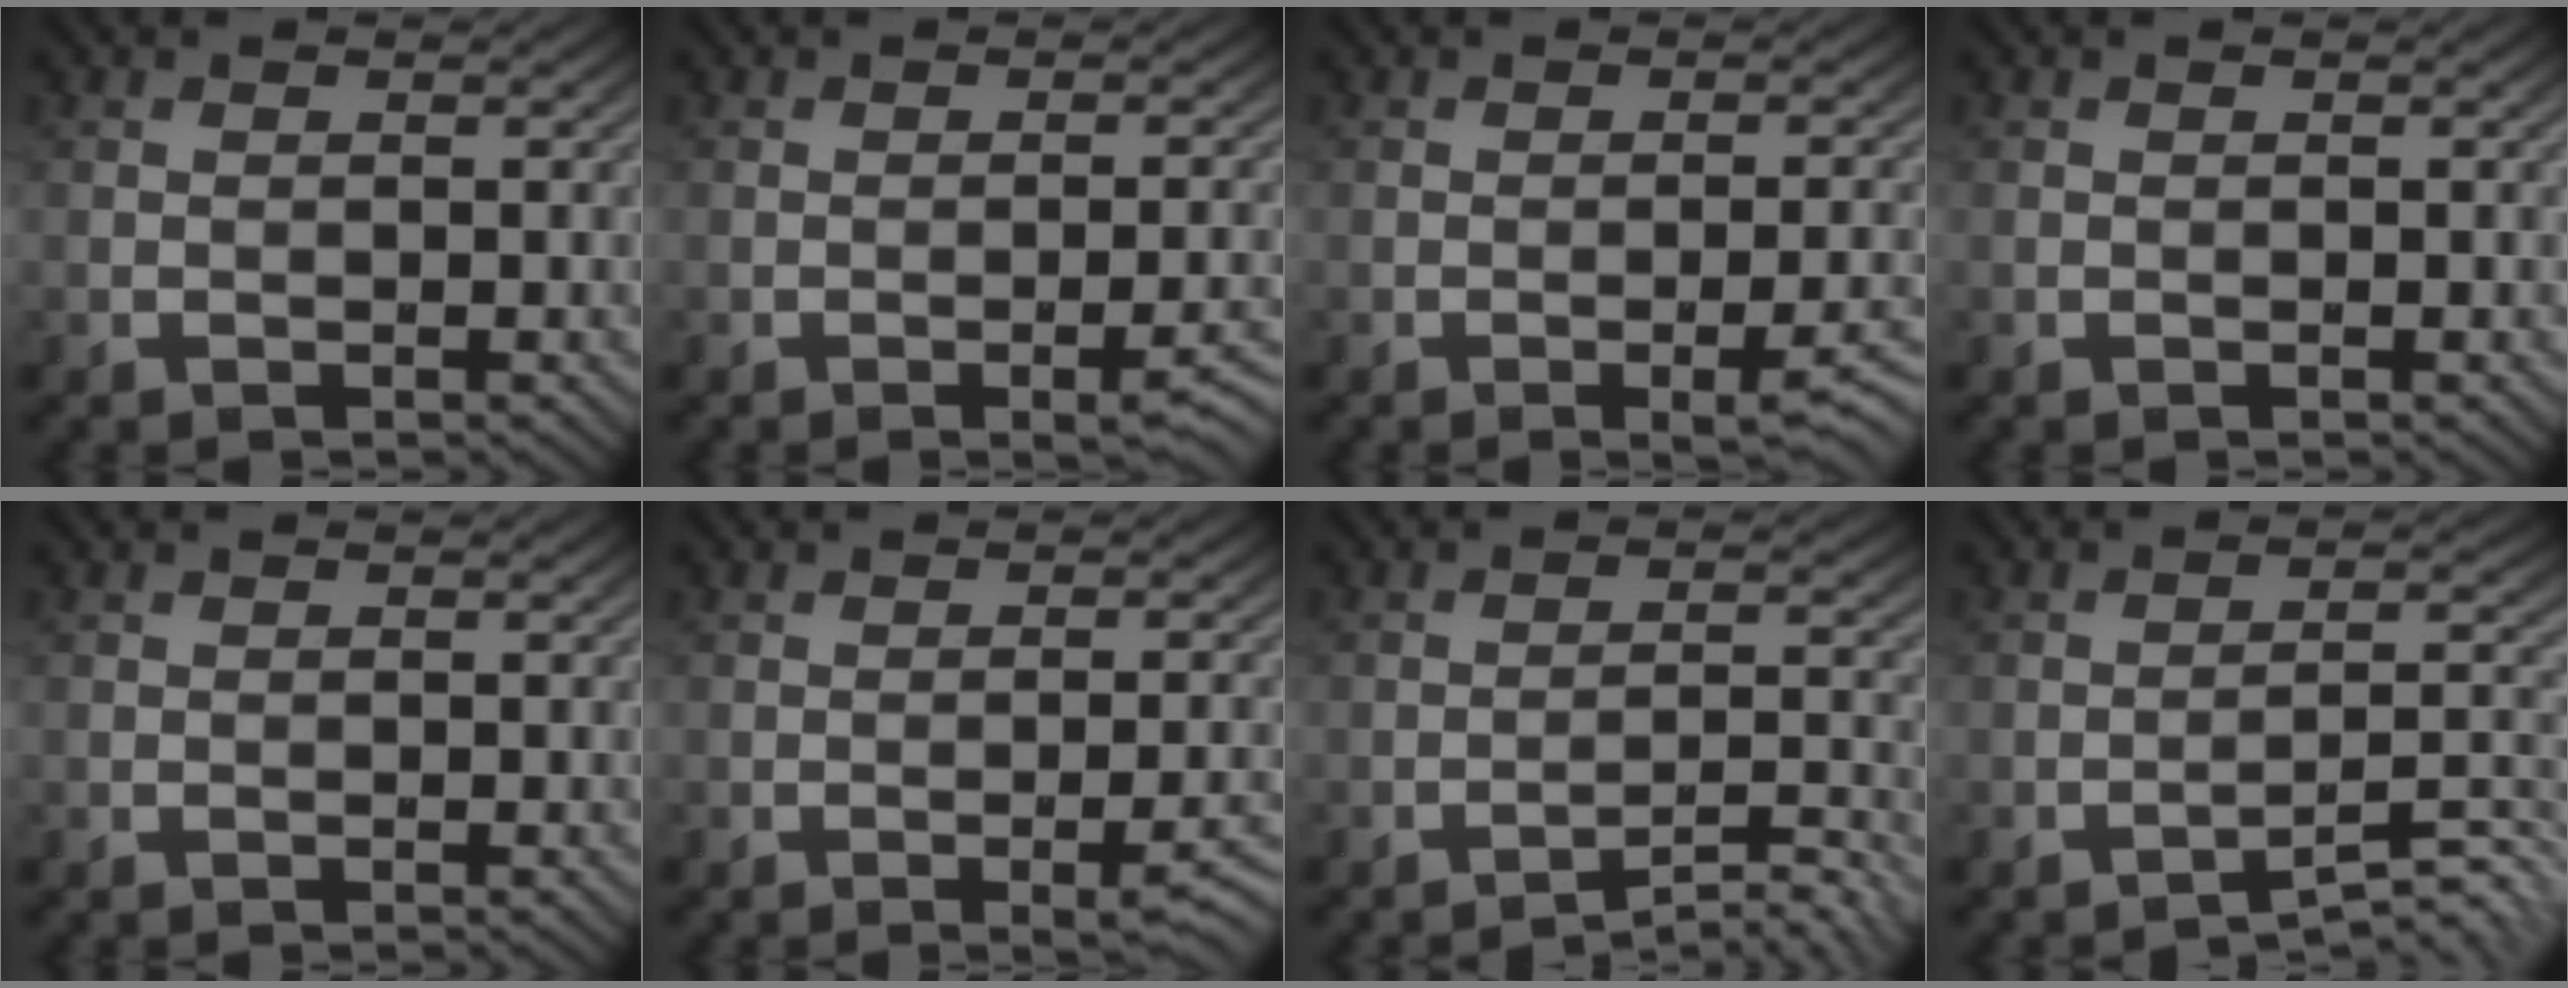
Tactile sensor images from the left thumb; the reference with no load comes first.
{"total": 3.2, "force": [-1.6, 0.7, 2.7], "torque": [-0.035, 0.002, -0.021]}
{"total": 4.0, "force": [-1.8, 0.9, 3.4], "torque": [-0.046, 0.001, -0.021]}
{"total": 0.0}
{"total": 0.0}
{"total": 3.5, "force": [-1.6, 1.0, 3.0], "torque": [-0.038, 0.001, -0.020]}
{"total": 3.5, "force": [-3.3, -0.6, 1.0], "torque": [-0.011, 0.015, -0.048]}
{"total": 3.5, "force": [-3.1, -0.4, 1.5], "torque": [-0.015, 0.015, -0.046]}